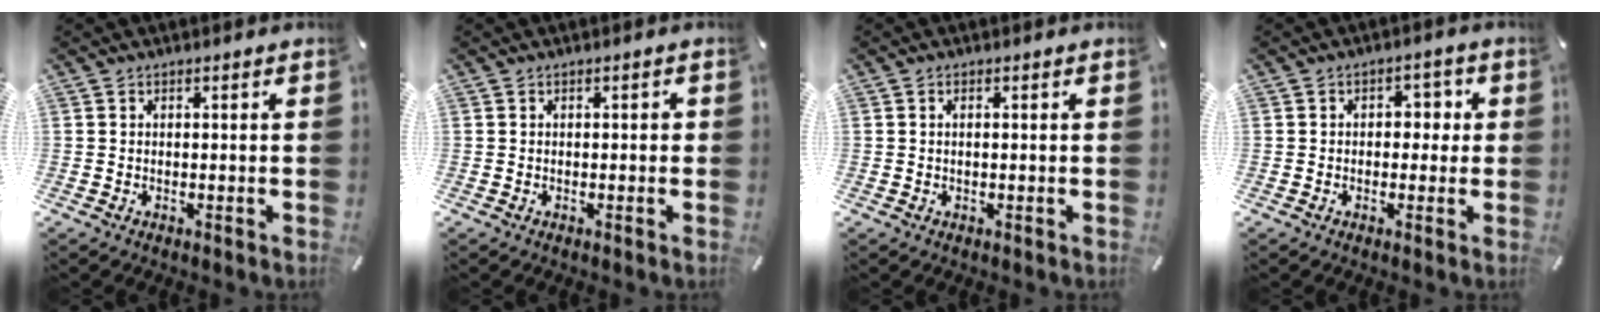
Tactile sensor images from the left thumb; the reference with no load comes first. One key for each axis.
{"total": 0.8, "fx": -0.2, "fy": 0.6, "fz": 0.6, "tx": -0.010, "ty": 0.003, "tz": -0.004}
{"total": 0.8, "fx": 0.1, "fy": 0.2, "fz": 0.7, "tx": -0.015, "ty": 0.000, "tz": 0.002}
{"total": 3.9, "fx": -0.2, "fy": 2.9, "fz": 2.5, "tx": -0.018, "ty": 0.001, "tz": -0.018}